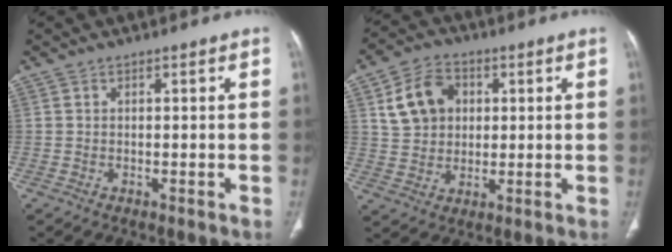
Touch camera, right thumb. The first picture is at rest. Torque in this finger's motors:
{"motor_torque": [0.22, 0.84, 0.26, 0.05, 0.05]}